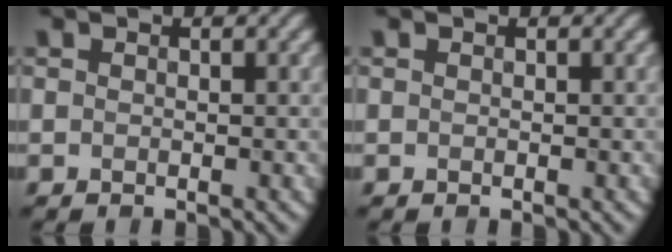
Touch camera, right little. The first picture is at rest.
{"total": 0.0}